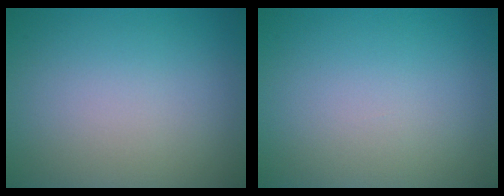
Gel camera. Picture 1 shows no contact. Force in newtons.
{"total": 0.0}